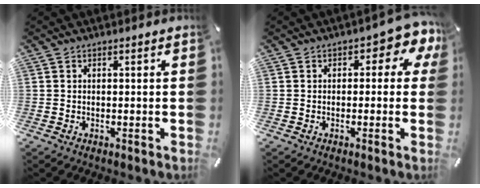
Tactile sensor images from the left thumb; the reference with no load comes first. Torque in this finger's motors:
{"motor_torque": [0.37, 0.27, 0.43, 0.16, 0.06]}